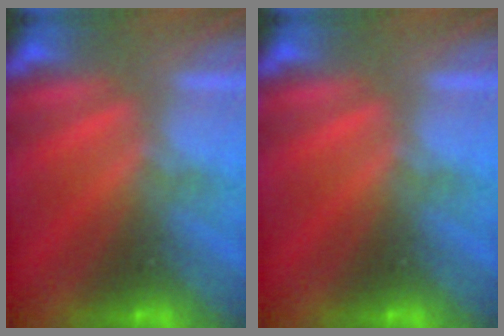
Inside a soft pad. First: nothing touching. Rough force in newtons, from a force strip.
{"total": 0.0}